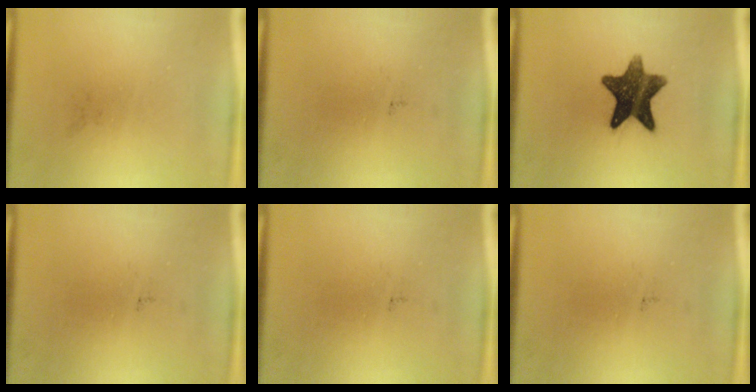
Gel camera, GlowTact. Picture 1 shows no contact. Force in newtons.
{"total": 0.0}
{"total": 11.9}
{"total": 0.0}
{"total": 0.0}
{"total": 0.0}